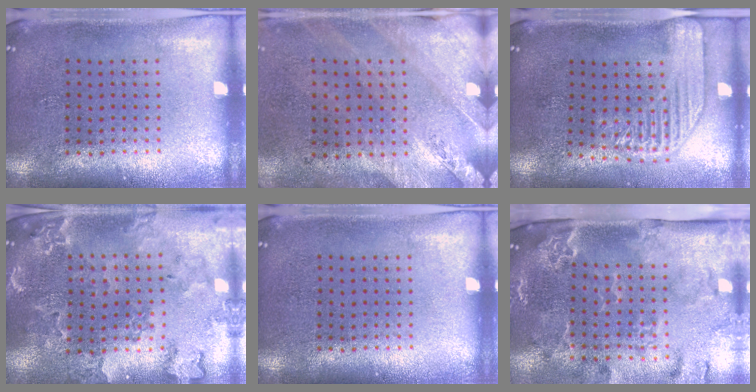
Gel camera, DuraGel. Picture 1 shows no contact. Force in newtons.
{"total": 2.4, "press": 2.1, "slide": 1.3}
{"total": 2.2, "press": 1.9, "slide": 1.0}
{"total": 1.4, "press": 1.4, "slide": 0.3}
{"total": 0.0}
{"total": 3.2, "press": 2.4, "slide": 2.1}